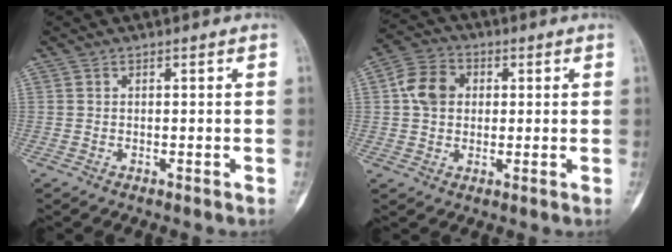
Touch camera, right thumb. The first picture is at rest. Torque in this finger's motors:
{"motor_torque": [0.91, 1.06, 0.74, 0.15, 0.23]}